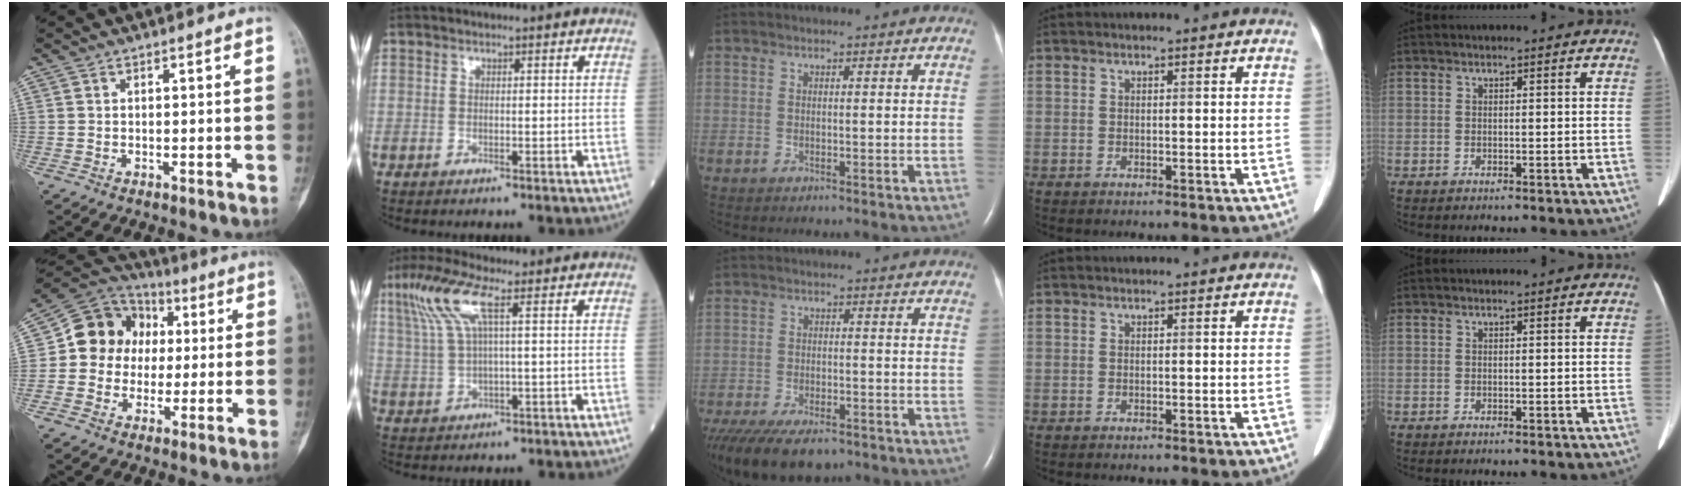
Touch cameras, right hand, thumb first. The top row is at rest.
{"thumb": {"total": 13.2, "force": [1.0, 11.7, 6.0], "torque": [-0.060, 0.026, 0.007]}, "index": {"total": 7.5, "force": [3.2, 1.0, 6.8], "torque": [-0.164, 0.020, 0.068]}, "middle": {"total": 14.8, "force": [-10.7, 6.0, 8.3], "torque": [-0.194, -0.031, -0.164]}}